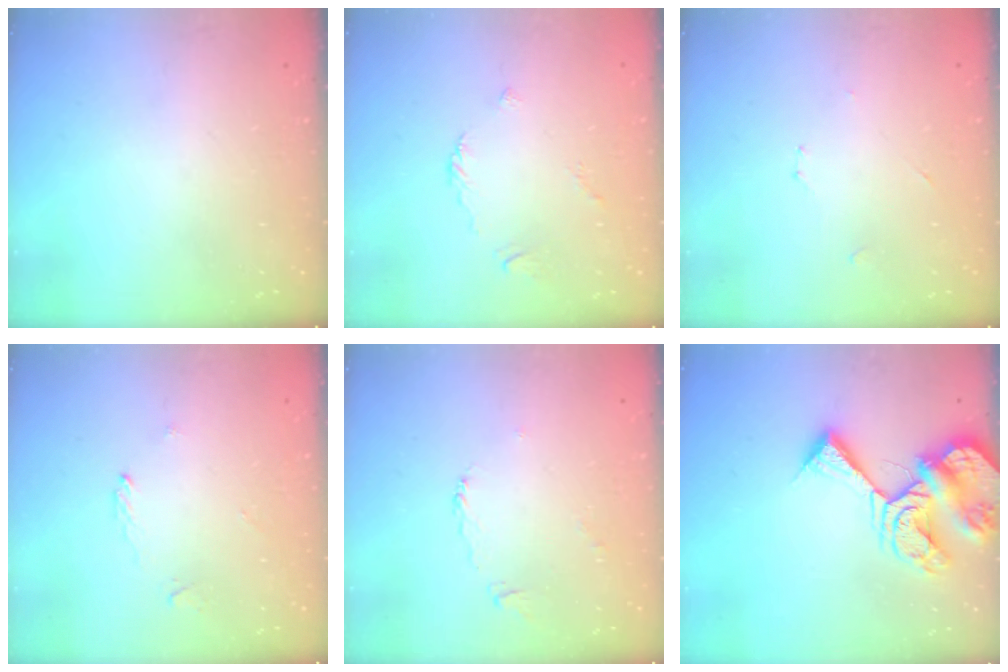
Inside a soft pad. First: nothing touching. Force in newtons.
{"total": 2.7, "press": 2.6, "slide": 0.6}
{"total": 3.0, "press": 3.0, "slide": 0.2}
{"total": 2.0, "press": 2.0, "slide": 0.2}
{"total": 2.3, "press": 2.2, "slide": 0.7}
{"total": 14.0, "press": 13.9, "slide": 1.7}